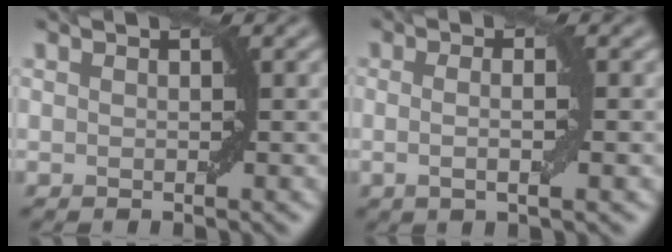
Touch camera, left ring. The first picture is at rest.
{"total": 2.8, "force": [-0.1, 0.6, 2.8], "torque": [-0.045, -0.001, -0.009]}